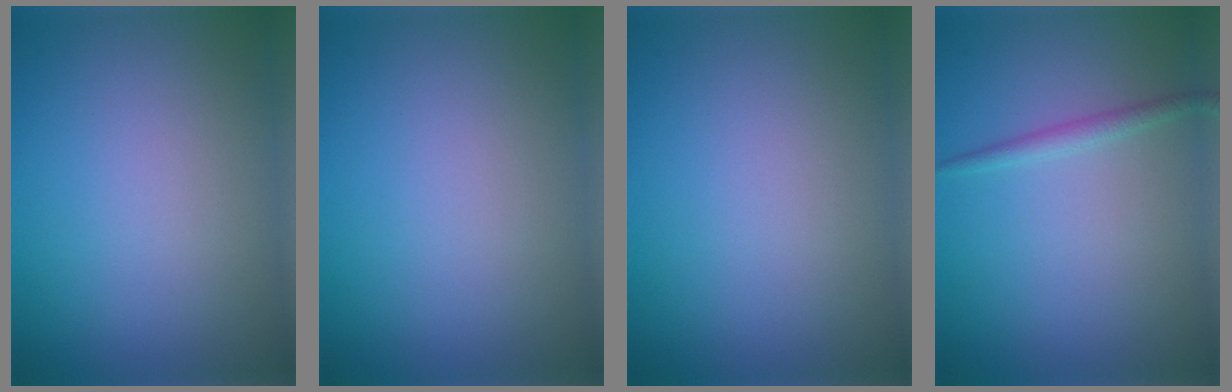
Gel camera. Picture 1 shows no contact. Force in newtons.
{"total": 0.0}
{"total": 0.0}
{"total": 1.3, "press": 1.3, "slide": 0.1}